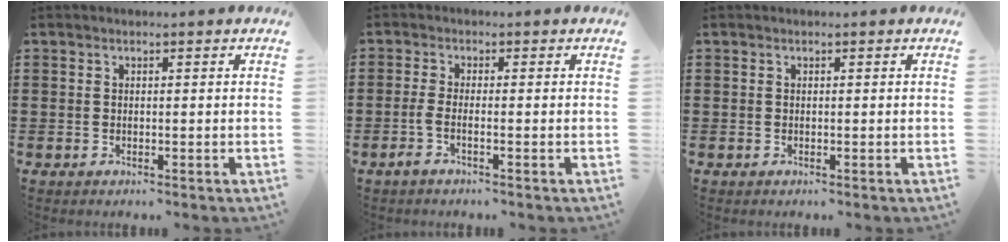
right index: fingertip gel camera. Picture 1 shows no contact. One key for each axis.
{"total": 2.2, "fx": -0.9, "fy": 0.3, "fz": 1.9, "tx": -0.050, "ty": -0.005, "tz": -0.024}
{"total": 0.0}